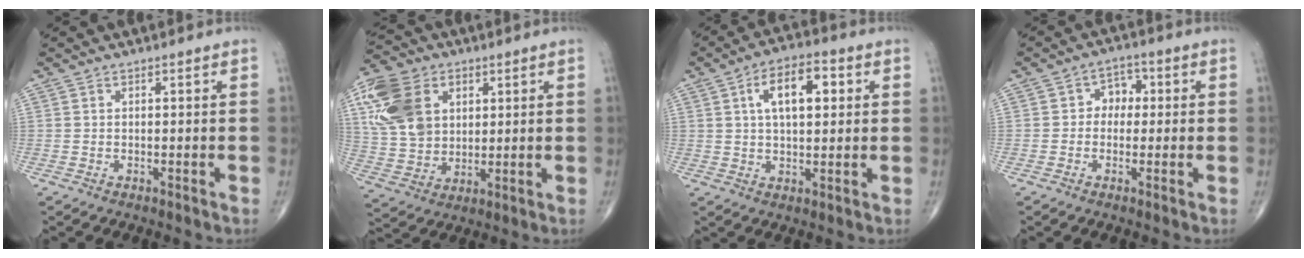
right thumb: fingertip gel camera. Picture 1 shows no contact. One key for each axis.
{"total": 15.8, "fx": 5.1, "fy": 11.4, "fz": 9.7, "tx": -0.177, "ty": -0.003, "tz": 0.097}
{"total": 10.2, "fx": 2.8, "fy": 5.0, "fz": 8.5, "tx": -0.118, "ty": 0.009, "tz": 0.039}
{"total": 4.3, "fx": 0.1, "fy": 3.5, "fz": 2.5, "tx": -0.004, "ty": 0.015, "tz": -0.010}